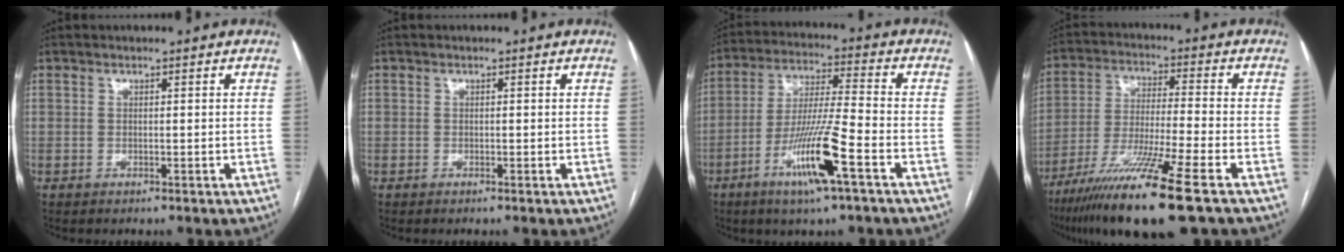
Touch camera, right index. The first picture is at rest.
{"total": 0.0}
{"total": 12.5, "force": [-5.8, 0.1, 11.0], "torque": [-0.215, -0.014, -0.111]}
{"total": 15.1, "force": [-9.9, -1.1, 11.3], "torque": [-0.218, -0.049, -0.175]}